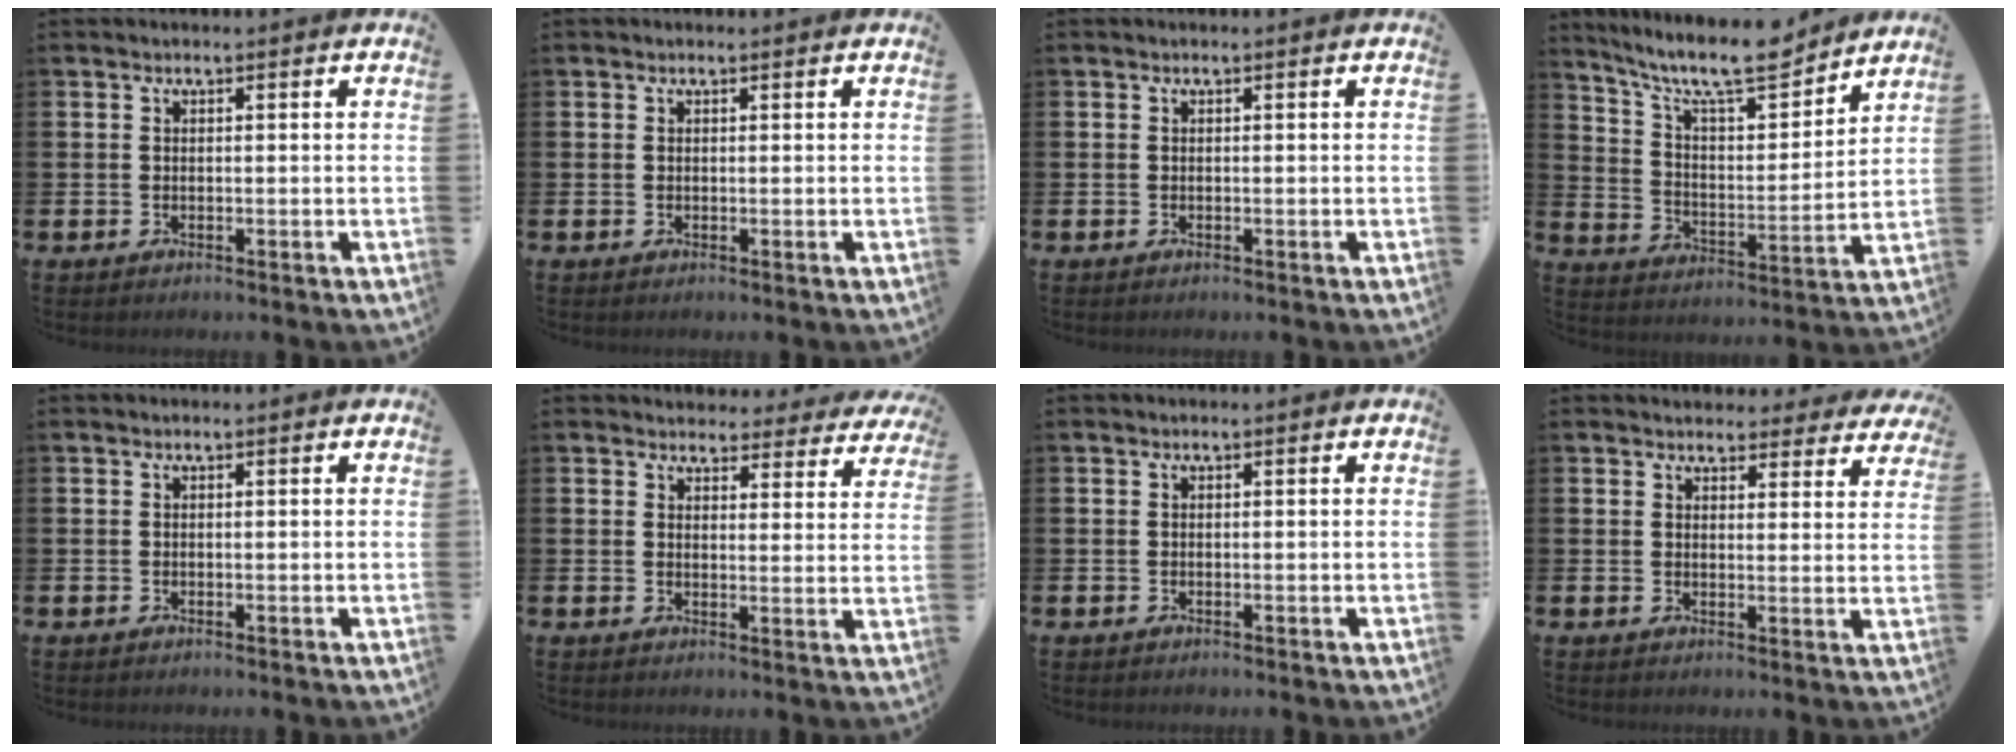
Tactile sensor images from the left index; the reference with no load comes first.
{"total": 0.0}
{"total": 0.0}
{"total": 11.2, "force": [9.9, 2.5, 4.8], "torque": [-0.112, -0.069, 0.168]}
{"total": 0.0}
{"total": 3.8, "force": [3.6, 1.2, 0.0], "torque": [-0.001, -0.027, 0.062]}
{"total": 0.0}
{"total": 3.8, "force": [3.6, 1.2, 0.0], "torque": [0.002, -0.021, 0.064]}